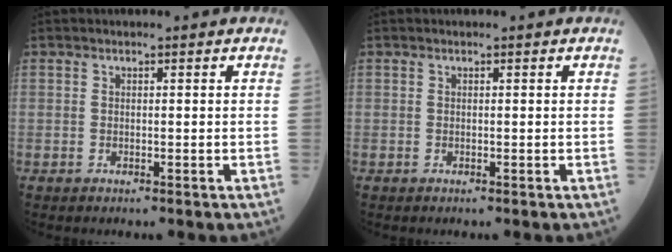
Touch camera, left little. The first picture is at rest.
{"total": 0.0}